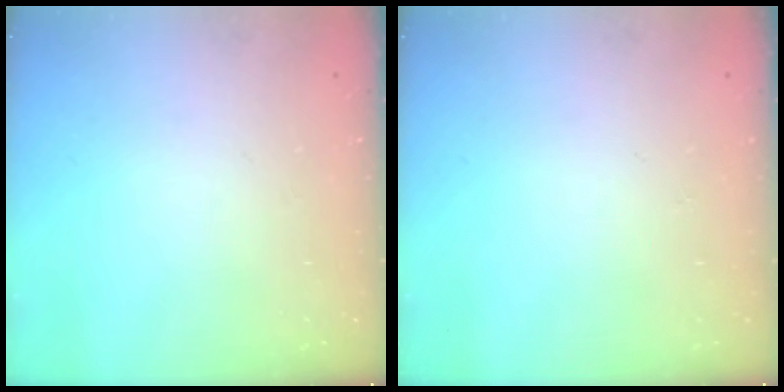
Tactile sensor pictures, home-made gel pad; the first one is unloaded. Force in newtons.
{"total": 0.0}